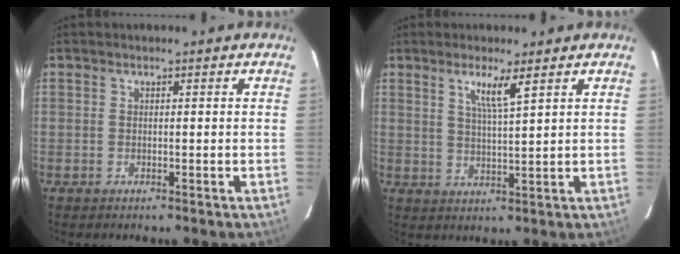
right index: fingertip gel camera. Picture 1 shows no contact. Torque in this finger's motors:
{"motor_torque": [0.03, 0.06, 0.11, 0.04]}